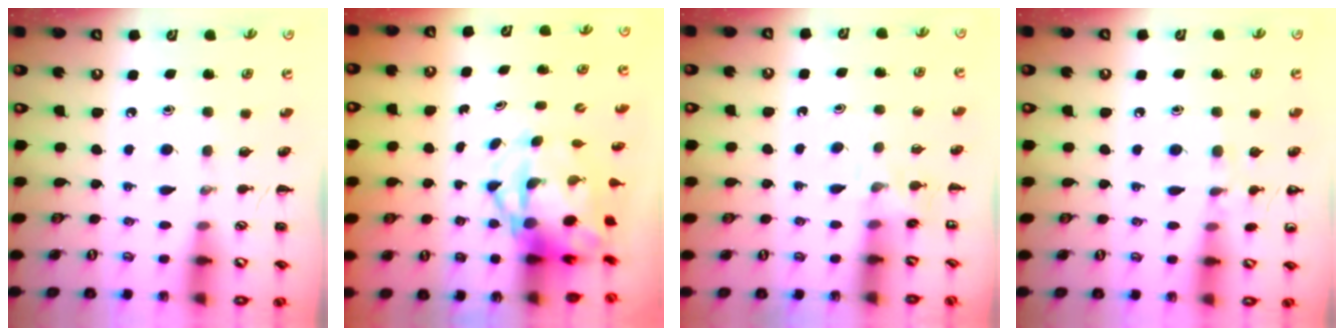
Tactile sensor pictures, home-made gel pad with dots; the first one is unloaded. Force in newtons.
{"total": 4.7, "press": 4.5, "slide": 1.1}
{"total": 3.8, "press": 3.7, "slide": 1.1}
{"total": 6.2, "press": 5.9, "slide": 1.9}